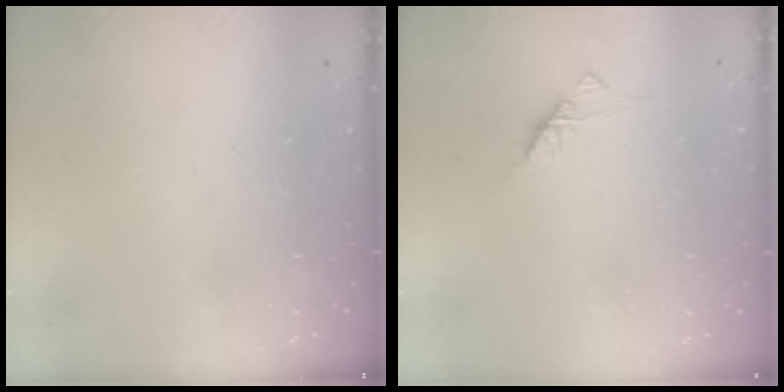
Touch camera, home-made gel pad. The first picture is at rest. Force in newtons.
{"total": 1.9, "press": 1.7, "slide": 0.6}